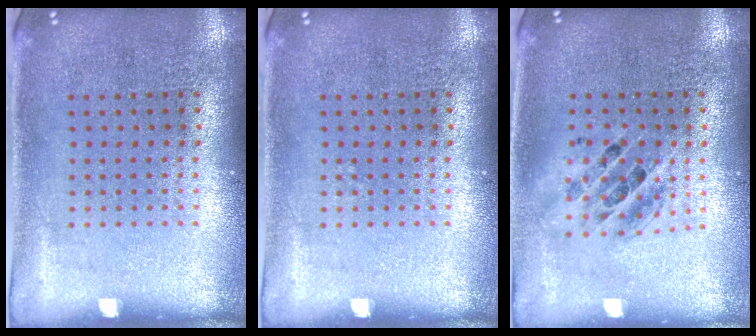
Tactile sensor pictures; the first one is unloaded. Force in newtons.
{"total": 0.0}
{"total": 1.5, "press": 1.2, "slide": 0.8}